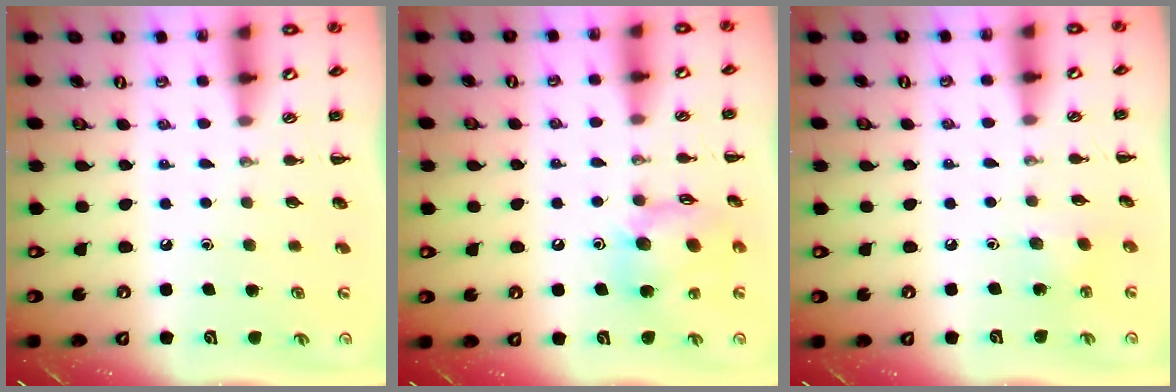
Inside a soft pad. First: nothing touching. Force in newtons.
{"total": 14.2, "press": 14.1, "slide": 1.7}
{"total": 3.9, "press": 3.7, "slide": 1.2}